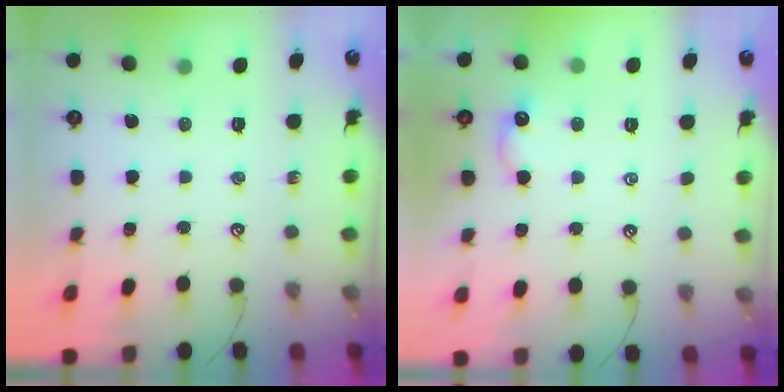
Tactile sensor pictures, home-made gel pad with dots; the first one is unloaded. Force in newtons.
{"total": 1.1, "press": 0.9, "slide": 0.5}